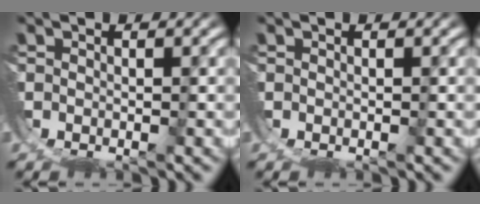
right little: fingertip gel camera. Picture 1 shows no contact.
{"total": 0.0}